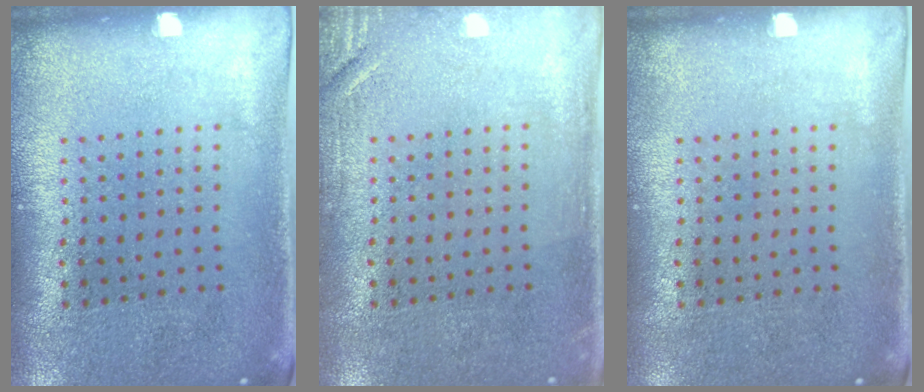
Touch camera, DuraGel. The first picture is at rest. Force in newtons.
{"total": 1.7, "press": 1.7, "slide": 0.2}
{"total": 0.0}